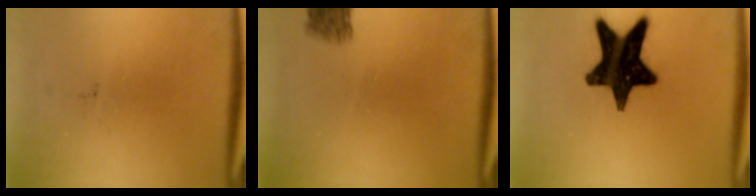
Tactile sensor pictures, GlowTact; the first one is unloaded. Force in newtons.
{"total": 2.9}
{"total": 17.4}